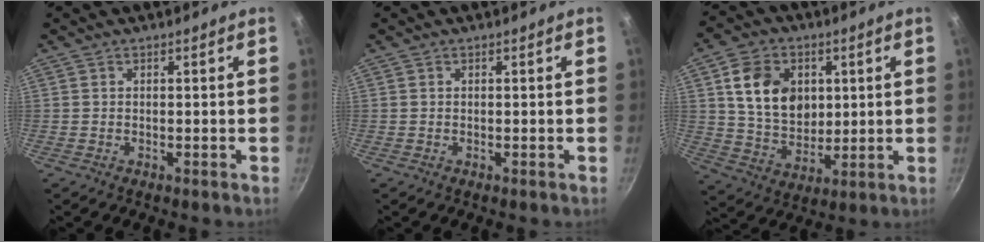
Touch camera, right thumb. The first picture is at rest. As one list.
[{"total": 0.0}, {"total": 13.4, "force": [3.5, 10.3, 8.0], "torque": [-0.109, -0.011, 0.068]}]